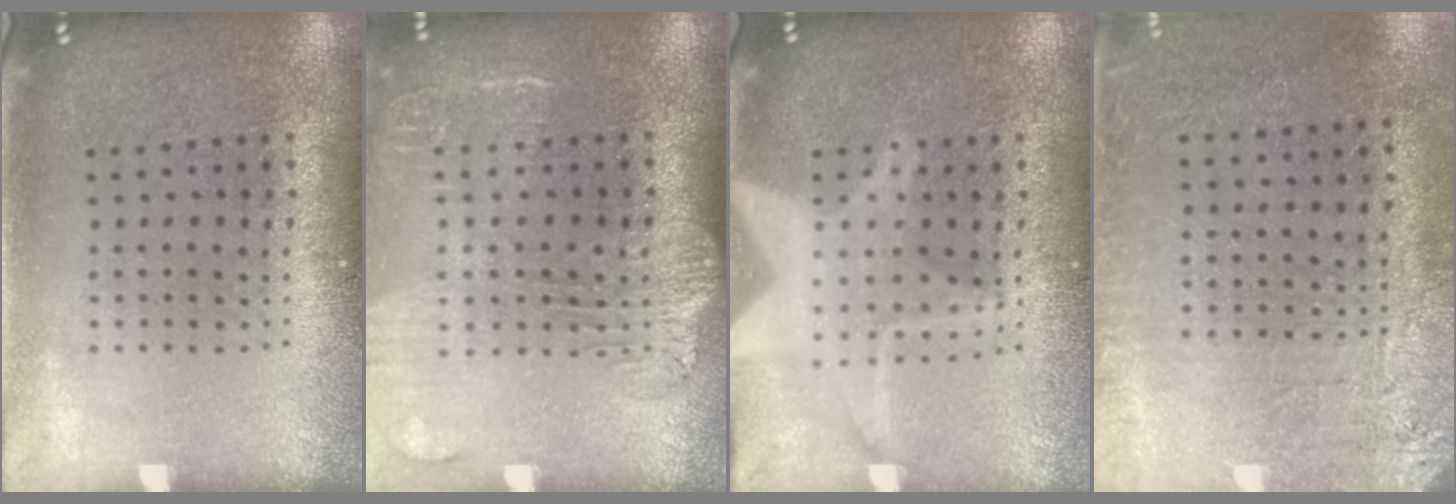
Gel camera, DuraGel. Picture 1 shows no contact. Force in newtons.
{"total": 1.8, "press": 1.6, "slide": 0.9}
{"total": 3.1, "press": 3.1, "slide": 0.3}
{"total": 2.8, "press": 2.5, "slide": 1.1}